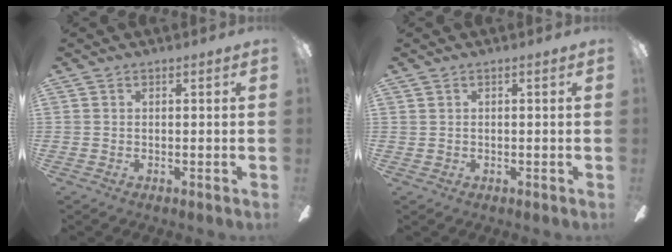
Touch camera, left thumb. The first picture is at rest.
{"total": 0.5, "force": [0.0, 0.5, -0.2], "torque": [0.003, 0.005, -0.002]}